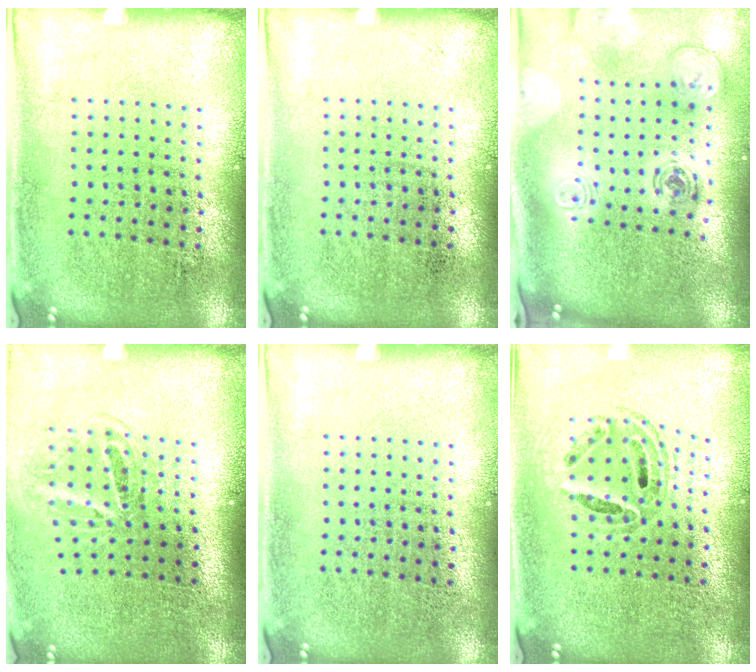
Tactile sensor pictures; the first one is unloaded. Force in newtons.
{"total": 0.0}
{"total": 2.6, "press": 1.8, "slide": 1.8}
{"total": 1.8, "press": 1.2, "slide": 1.4}
{"total": 0.0}
{"total": 0.8, "press": 0.7, "slide": 0.1}